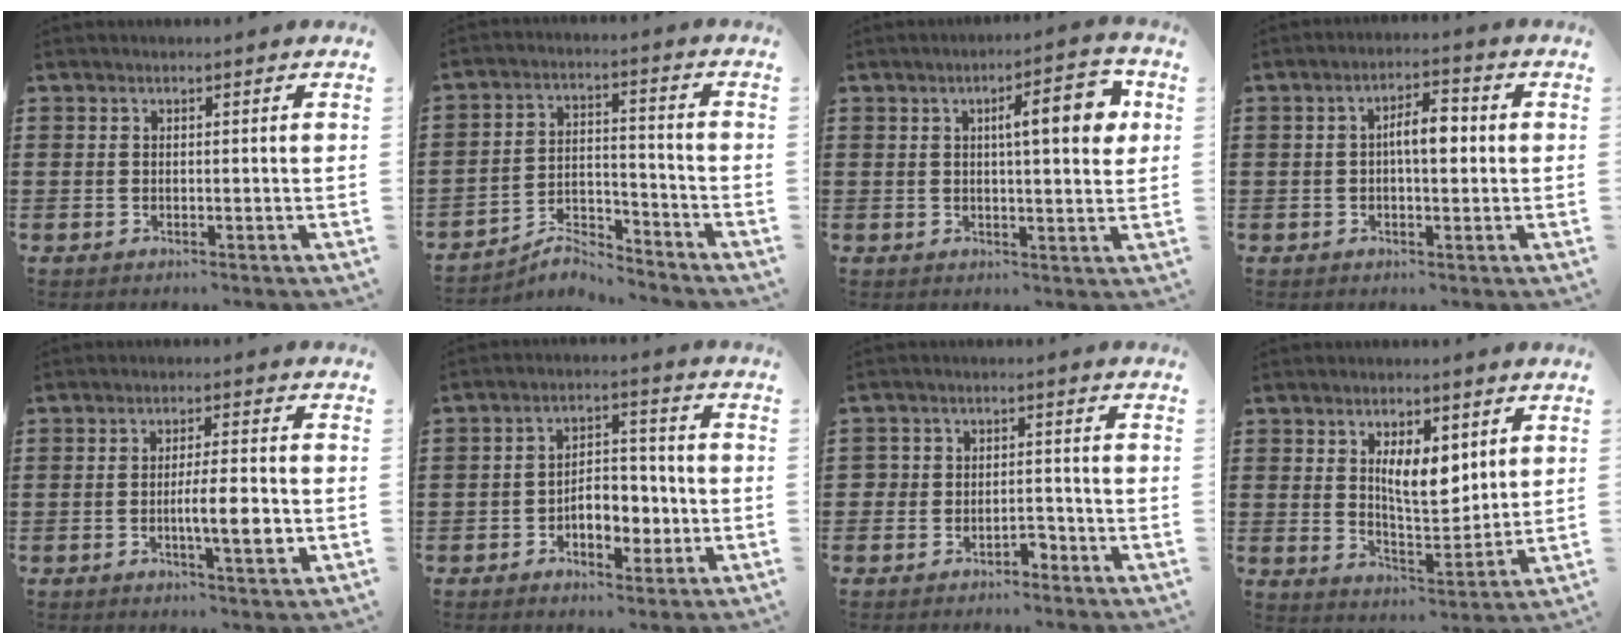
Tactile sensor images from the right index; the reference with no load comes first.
{"total": 5.3, "force": [-5.1, 0.9, 1.3], "torque": [-0.031, 0.007, -0.102]}
{"total": 7.7, "force": [2.1, 1.9, 7.2], "torque": [-0.109, -0.003, 0.024]}
{"total": 4.9, "force": [0.0, 1.8, 4.6], "torque": [-0.077, 0.007, -0.005]}
{"total": 6.3, "force": [-1.4, 1.1, 6.0], "torque": [-0.100, -0.002, -0.023]}
{"total": 6.3, "force": [-2.2, 3.8, 4.5], "torque": [-0.064, 0.007, -0.045]}
{"total": 2.8, "force": [-2.0, 1.7, 0.6], "torque": [-0.020, 0.008, -0.044]}
{"total": 7.6, "force": [2.8, 3.0, 6.3], "torque": [-0.107, -0.004, 0.043]}